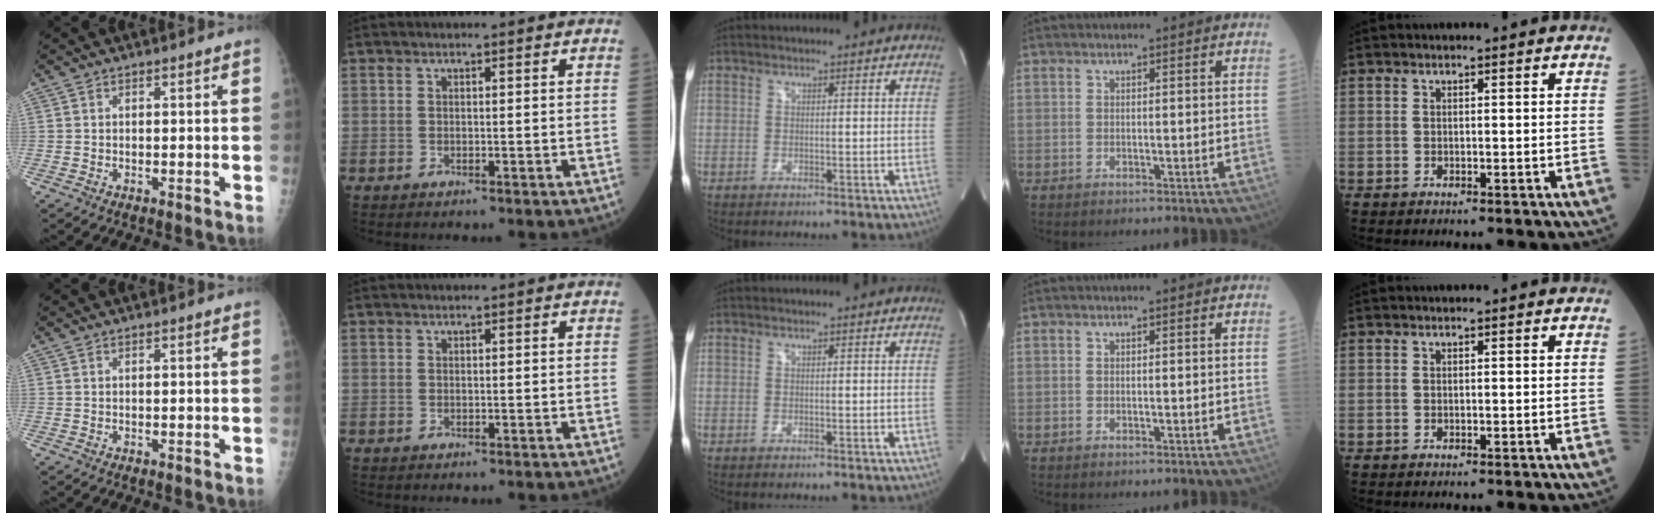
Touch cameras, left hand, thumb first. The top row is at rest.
{}